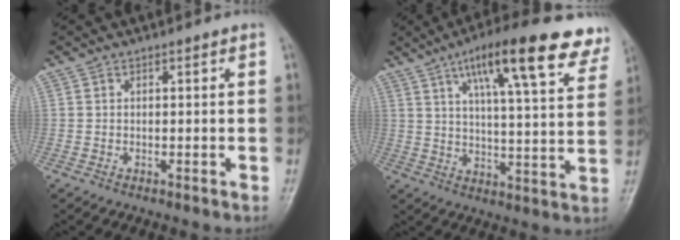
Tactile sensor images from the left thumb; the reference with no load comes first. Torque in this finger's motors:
{"motor_torque": [0.45, 0.40, 1.52, -1.25, 0.15]}